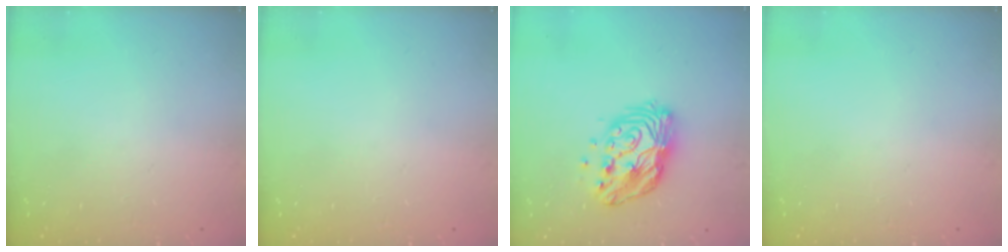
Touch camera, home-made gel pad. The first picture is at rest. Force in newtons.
{"total": 0.0}
{"total": 13.0, "press": 13.0, "slide": 0.9}
{"total": 0.0}